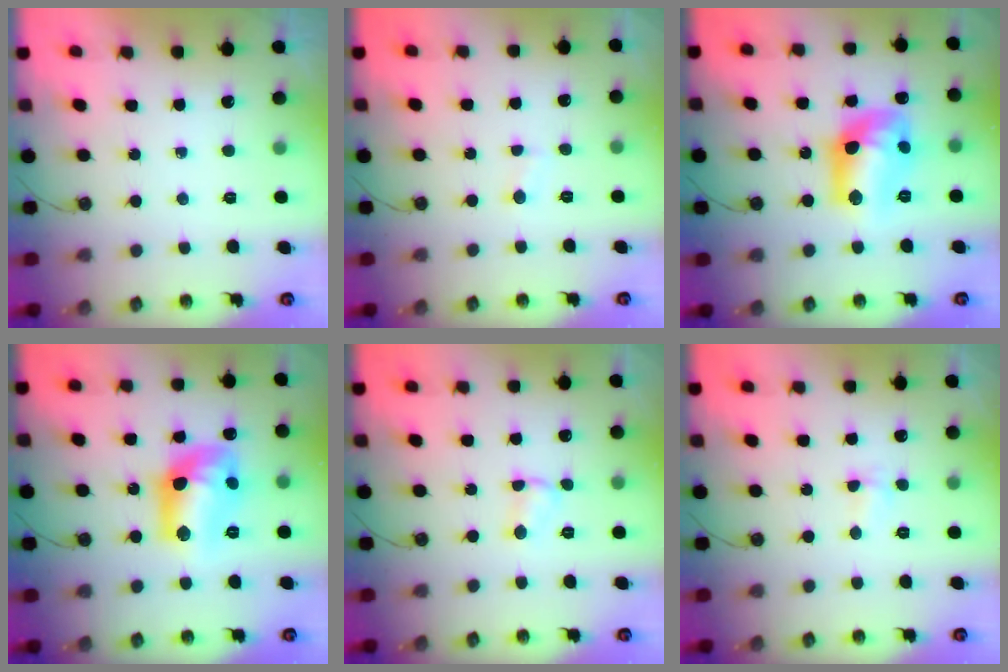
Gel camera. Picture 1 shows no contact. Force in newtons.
{"total": 1.7, "press": 1.6, "slide": 0.6}
{"total": 14.1, "press": 14.0, "slide": 1.0}
{"total": 14.1, "press": 14.0, "slide": 1.0}
{"total": 3.5, "press": 3.5, "slide": 0.4}
{"total": 2.5, "press": 2.1, "slide": 1.4}